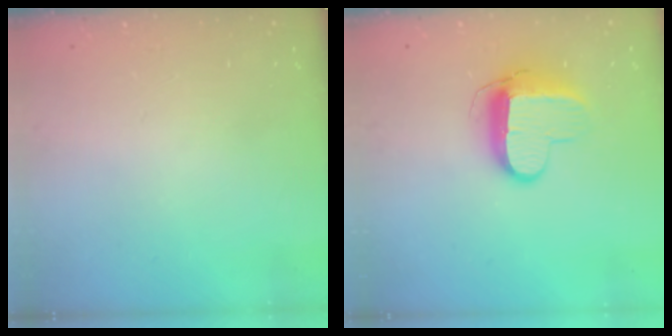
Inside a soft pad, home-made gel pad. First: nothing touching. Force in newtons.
{"total": 10.8, "press": 10.8, "slide": 0.9}